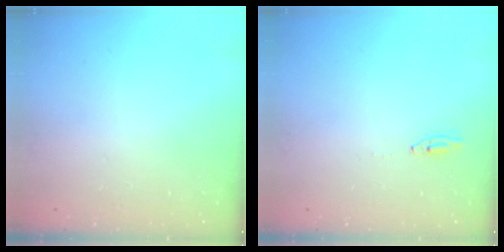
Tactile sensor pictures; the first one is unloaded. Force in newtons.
{"total": 2.0, "press": 2.0, "slide": 0.2}